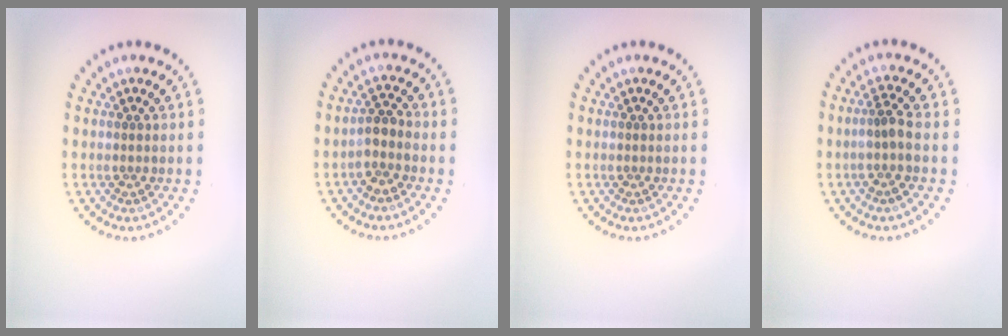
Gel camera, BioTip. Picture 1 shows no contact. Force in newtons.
{"total": 1.9, "press": 1.6, "slide": 1.2}
{"total": 0.0}
{"total": 1.9, "press": 1.5, "slide": 1.2}